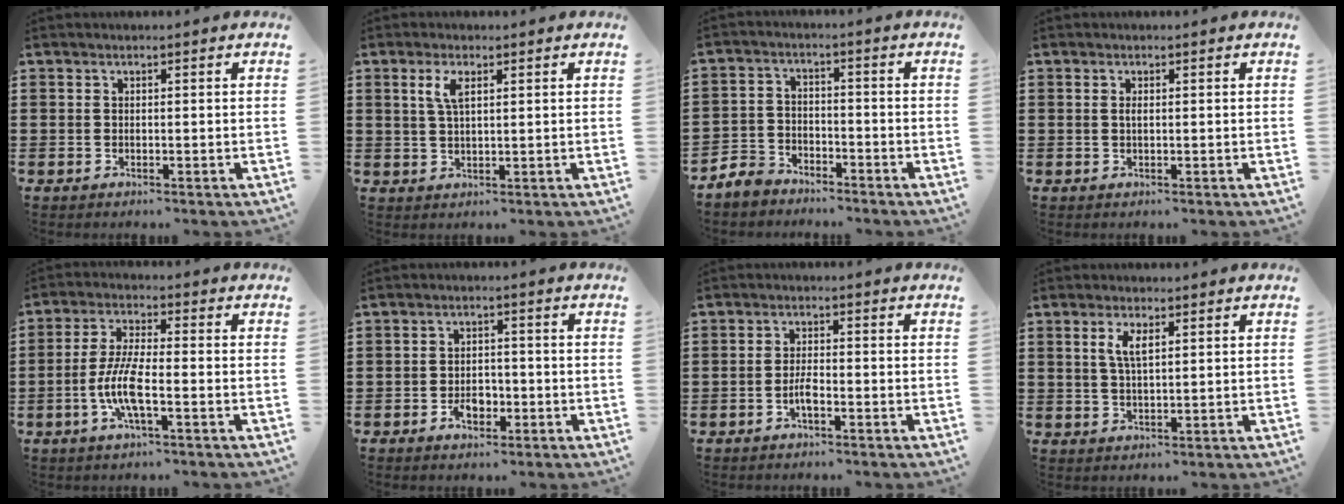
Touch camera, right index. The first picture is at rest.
{"total": 3.6, "force": [1.5, 1.3, 3.1], "torque": [-0.066, 0.006, 0.024]}
{"total": 4.2, "force": [-3.9, 1.6, 0.4], "torque": [-0.027, 0.006, -0.085]}
{"total": 0.8, "force": [0.1, 0.2, 0.8], "torque": [-0.016, -0.001, 0.002]}
{"total": 7.4, "force": [-2.4, 1.8, 6.7], "torque": [-0.152, -0.012, -0.052]}
{"total": 3.3, "force": [-1.5, 2.2, 2.1], "torque": [-0.030, 0.002, -0.029]}
{"total": 2.8, "force": [-1.5, 0.9, 2.2], "torque": [-0.054, 0.000, -0.032]}
{"total": 3.4, "force": [1.3, 1.2, 2.9], "torque": [-0.062, 0.006, 0.021]}